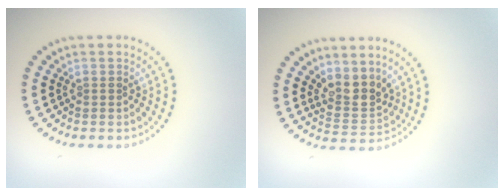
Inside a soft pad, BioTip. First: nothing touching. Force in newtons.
{"total": 3.1, "press": 2.5, "slide": 1.8}